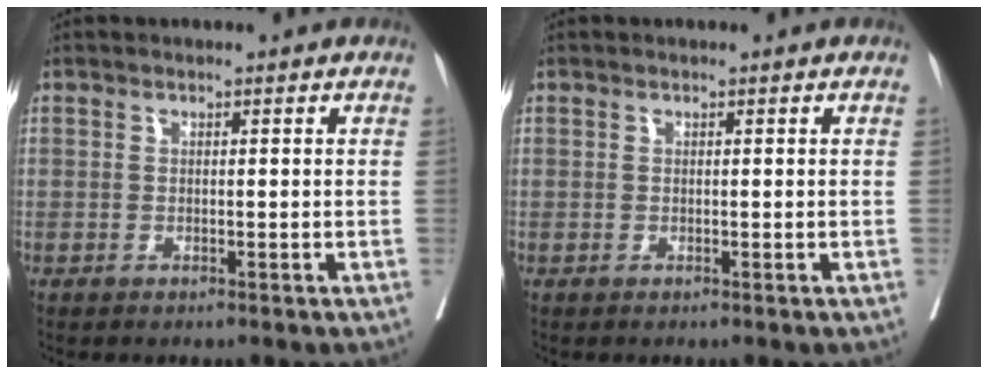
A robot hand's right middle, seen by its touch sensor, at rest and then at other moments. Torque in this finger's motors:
{"motor_torque": [0.00, -0.01, -0.01, 0.00]}